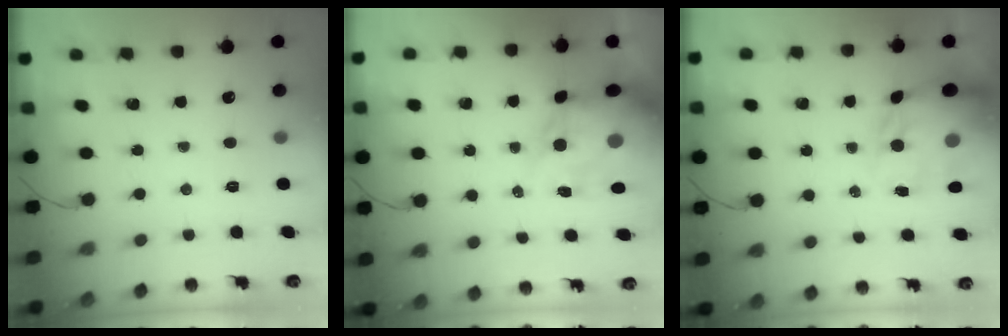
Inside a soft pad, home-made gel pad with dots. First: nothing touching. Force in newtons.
{"total": 15.3, "press": 14.8, "slide": 3.8}
{"total": 14.8, "press": 14.4, "slide": 3.4}